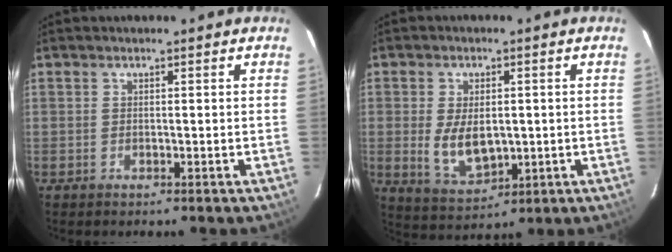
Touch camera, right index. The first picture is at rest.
{"total": 8.2, "force": [-0.5, 4.7, 6.8], "torque": [-0.137, -0.009, 0.004]}